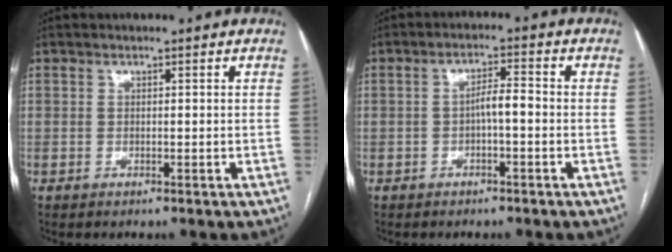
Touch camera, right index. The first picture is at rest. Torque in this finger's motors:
{"motor_torque": [0.49, -0.15, 0.26, 0.07]}